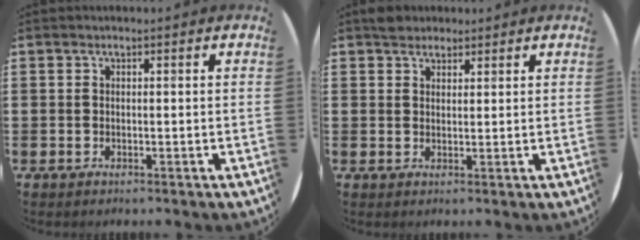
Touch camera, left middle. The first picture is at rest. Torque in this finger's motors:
{"motor_torque": [0.30, -0.26, 0.00, 0.01]}